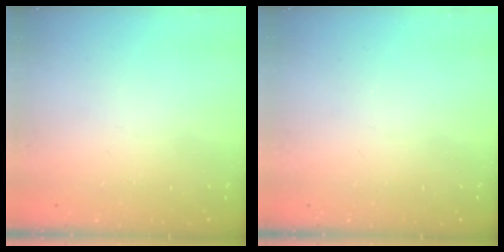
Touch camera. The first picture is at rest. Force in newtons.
{"total": 0.0}